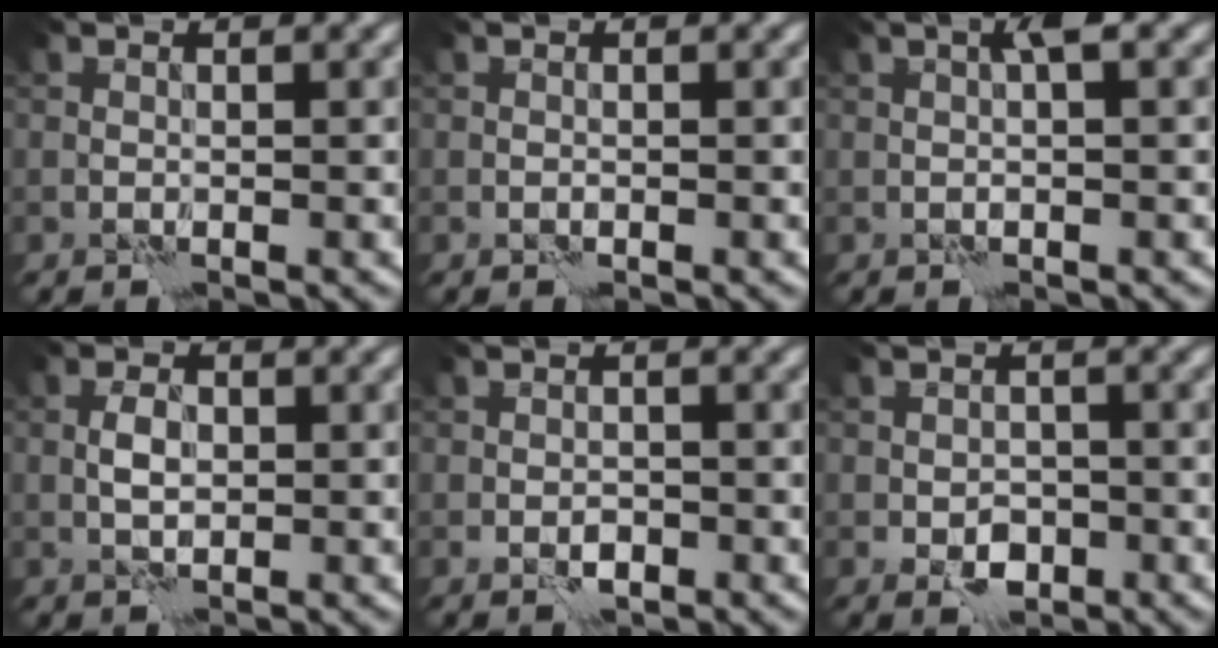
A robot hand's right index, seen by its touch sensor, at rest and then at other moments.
{"total": 0.0}
{"total": 1.6, "force": [0.5, 0.2, 1.5], "torque": [-0.026, 0.007, 0.008]}
{"total": 2.1, "force": [-0.1, 1.2, 1.8], "torque": [-0.032, 0.005, -0.004]}
{"total": 1.5, "force": [-0.7, 1.1, 0.9], "torque": [-0.015, -0.002, -0.012]}
{"total": 2.5, "force": [-0.9, 1.8, 1.5], "torque": [-0.022, -0.003, -0.016]}